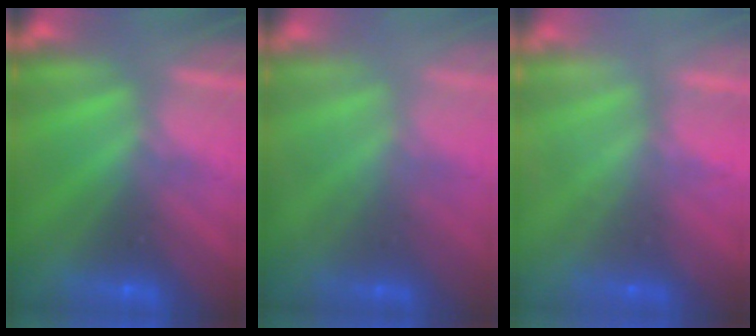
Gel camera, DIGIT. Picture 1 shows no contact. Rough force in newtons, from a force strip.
{"total": 2.3}
{"total": 2.3}